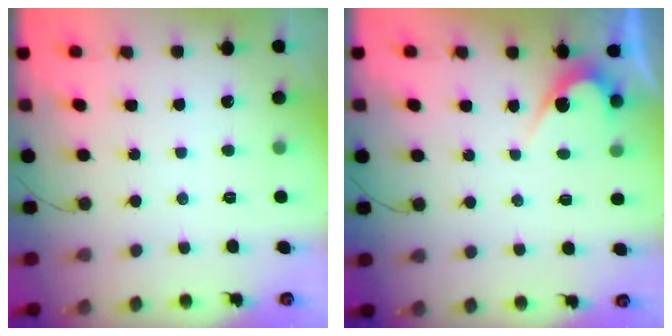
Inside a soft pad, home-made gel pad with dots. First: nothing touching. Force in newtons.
{"total": 4.2, "press": 4.1, "slide": 0.3}